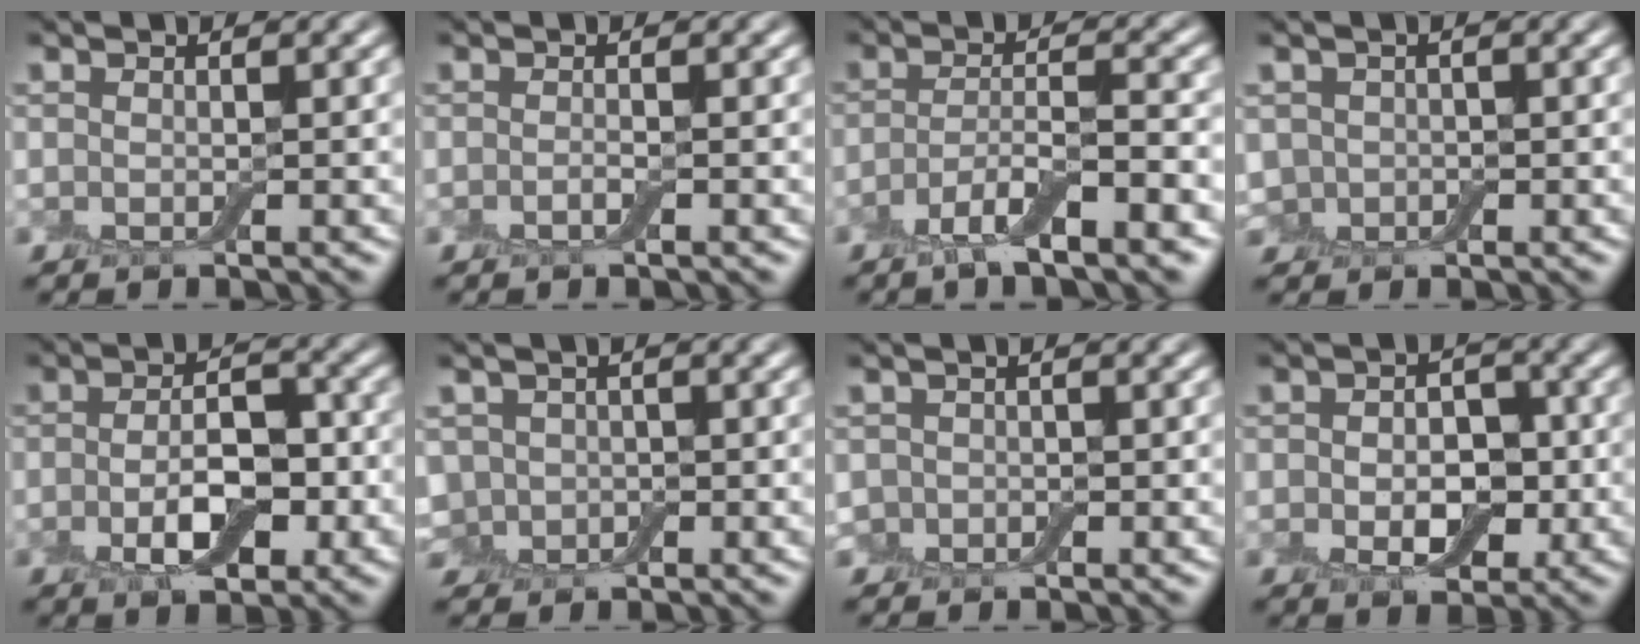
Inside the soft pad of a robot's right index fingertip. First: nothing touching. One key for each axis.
{"total": 0.7, "fx": -0.4, "fy": 0.1, "fz": 0.6, "tx": -0.013, "ty": -0.003, "tz": -0.009}
{"total": 4.6, "fx": -2.5, "fy": 1.0, "fz": 3.8, "tx": -0.071, "ty": -0.003, "tz": -0.052}
{"total": 1.6, "fx": -0.2, "fy": 1.5, "fz": 0.6, "tx": -0.008, "ty": -0.003, "tz": -0.006}
{"total": 5.4, "fx": -1.5, "fy": 2.5, "fz": 4.5, "tx": -0.083, "ty": 0.001, "tz": -0.028}
{"total": 2.8, "fx": -0.4, "fy": 2.5, "fz": 1.2, "tx": -0.016, "ty": -0.001, "tz": -0.010}
{"total": 1.1, "fx": -0.3, "fy": 1.0, "fz": 0.2, "tx": 0.000, "ty": -0.002, "tz": -0.011}
{"total": 4.8, "fx": -0.8, "fy": 3.2, "fz": 3.5, "tx": -0.051, "ty": -0.007, "tz": -0.015}